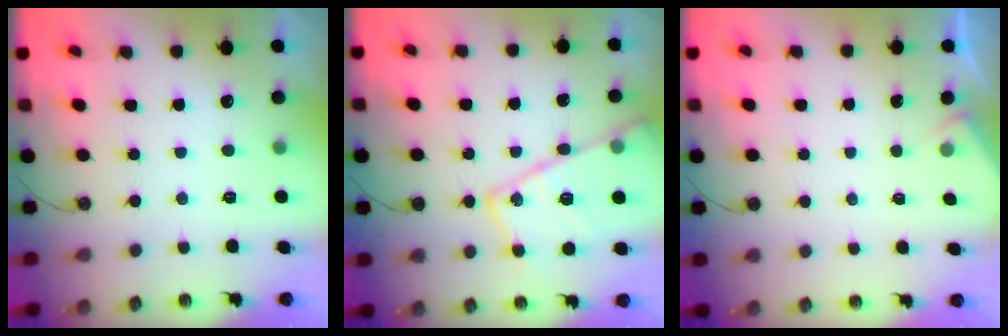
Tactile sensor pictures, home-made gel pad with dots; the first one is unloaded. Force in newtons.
{"total": 20.5, "press": 20.4, "slide": 2.1}
{"total": 2.5, "press": 2.5, "slide": 0.4}